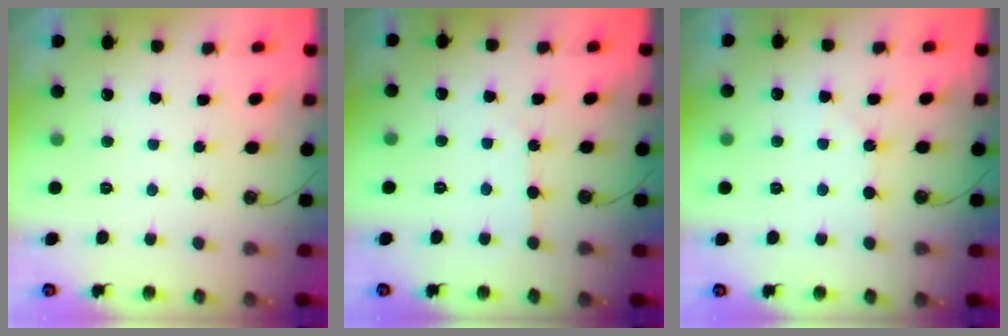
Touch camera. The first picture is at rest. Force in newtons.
{"total": 3.2, "press": 3.2, "slide": 0.5}
{"total": 3.3, "press": 3.2, "slide": 0.5}